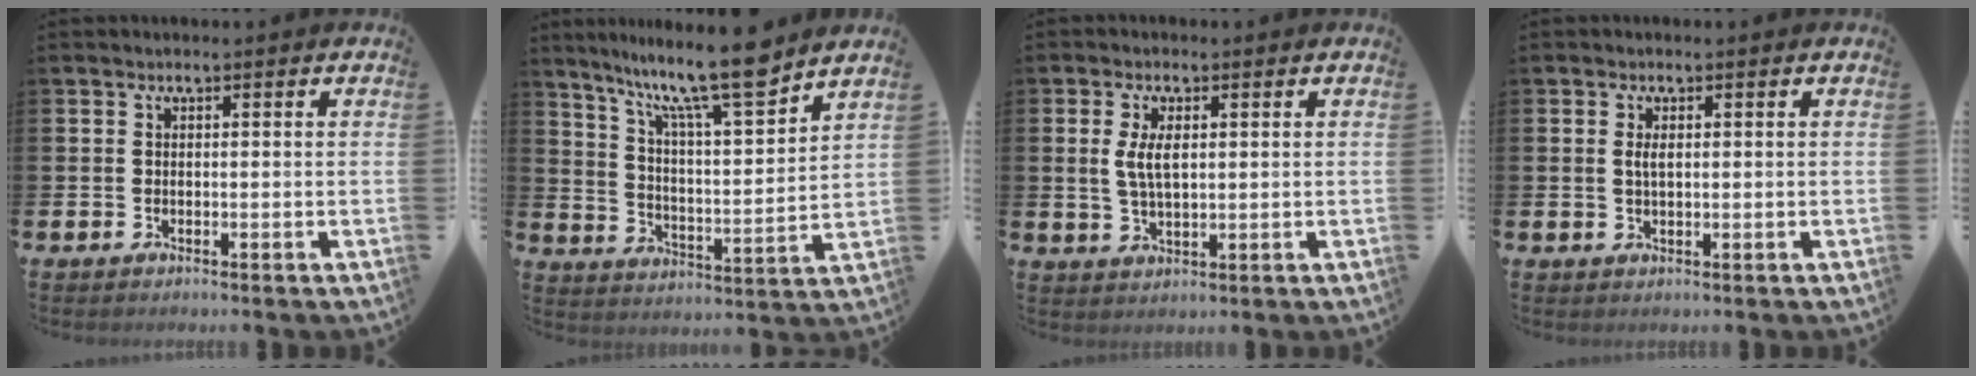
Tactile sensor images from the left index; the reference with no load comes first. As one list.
[{"total": 12.9, "force": [10.8, 2.1, 6.8], "torque": [-0.138, -0.064, 0.184]}, {"total": 4.1, "force": [1.2, 1.9, 3.4], "torque": [-0.064, 0.005, 0.018]}, {"total": 1.7, "force": [0.4, 0.7, 1.5], "torque": [-0.031, 0.005, 0.006]}]